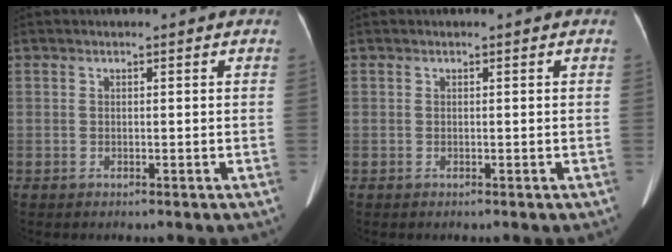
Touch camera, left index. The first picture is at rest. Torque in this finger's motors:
{"motor_torque": [0.04, 0.04, 0.00, 0.00]}